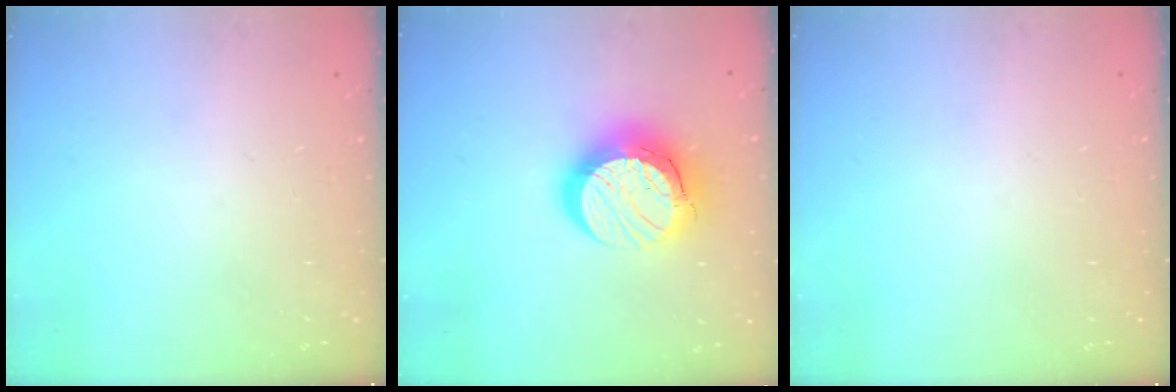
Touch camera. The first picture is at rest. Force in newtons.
{"total": 15.8, "press": 15.8, "slide": 1.1}
{"total": 0.0}